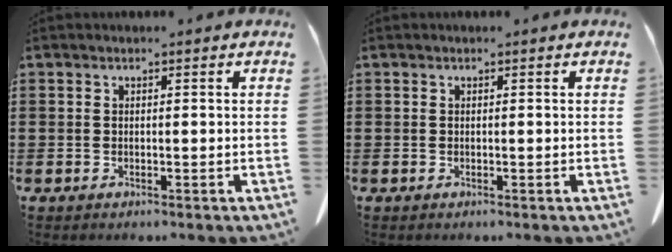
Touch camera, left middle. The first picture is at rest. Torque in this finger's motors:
{"motor_torque": [0.00, 0.00, 0.00, 0.00]}